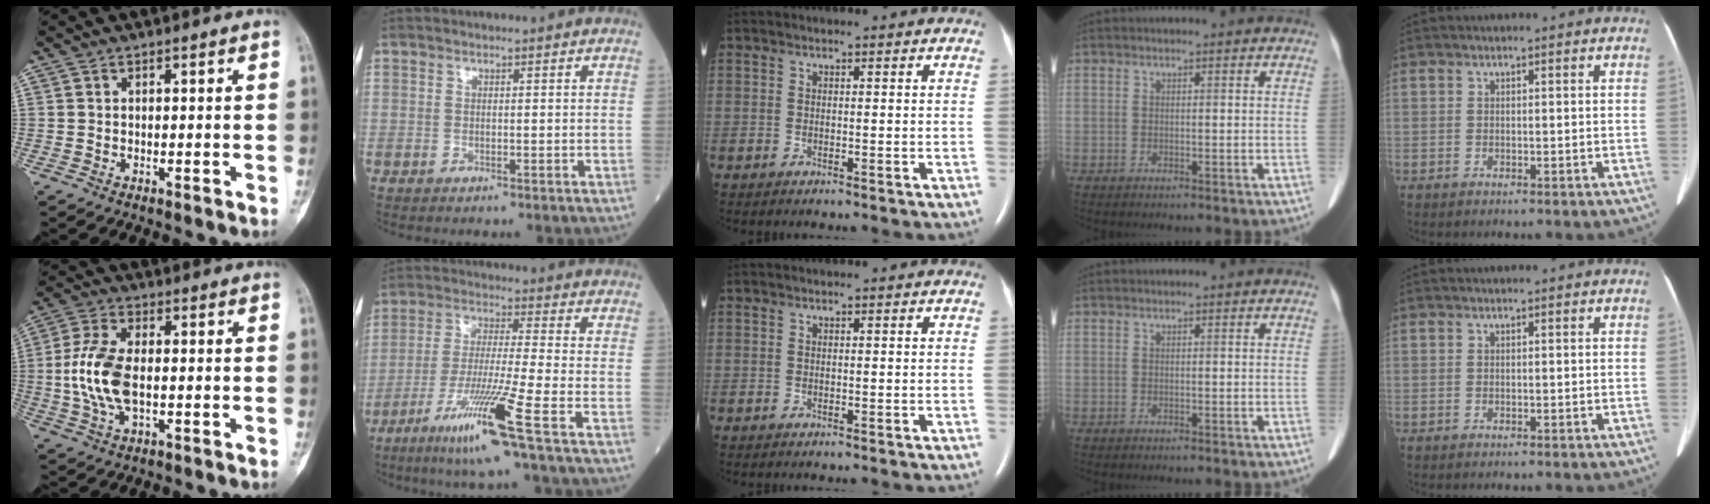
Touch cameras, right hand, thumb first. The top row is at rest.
{"thumb": {"total": 10.7, "force": [-0.8, 5.4, 9.2], "torque": [-0.205, 0.008, -0.017]}, "index": {"total": 12.9, "force": [-6.7, -1.8, 10.9], "torque": [-0.211, -0.038, -0.127]}}